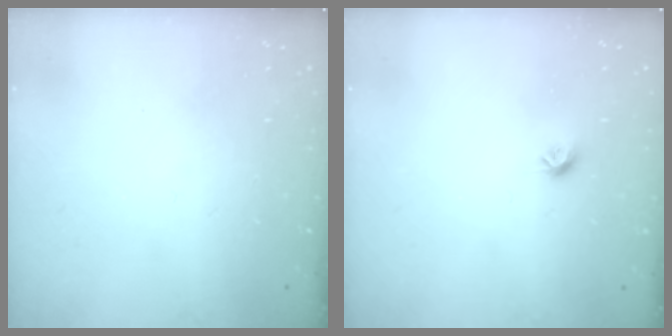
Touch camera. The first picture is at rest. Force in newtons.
{"total": 5.7, "press": 5.6, "slide": 0.8}